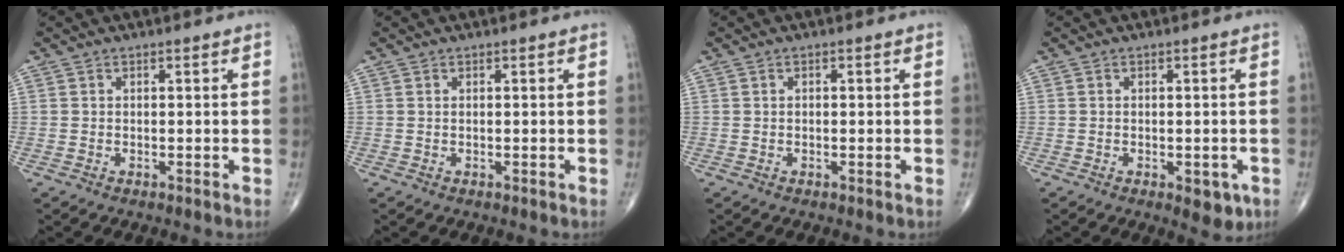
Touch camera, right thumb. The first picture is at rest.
{"total": 0.0}
{"total": 0.0}
{"total": 4.0, "force": [-1.6, 2.0, 3.2], "torque": [-0.022, -0.003, -0.015]}